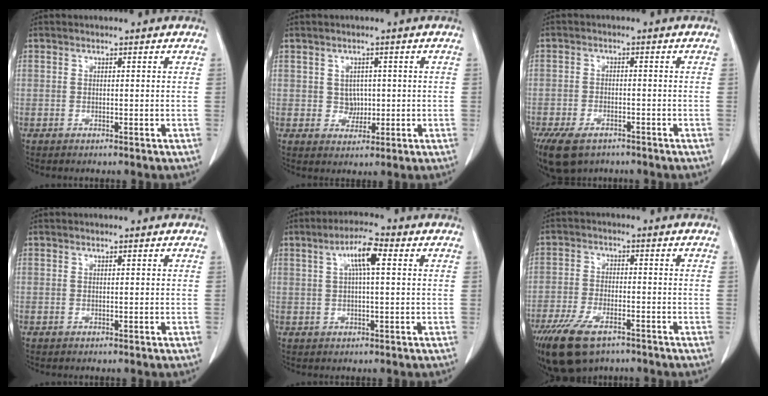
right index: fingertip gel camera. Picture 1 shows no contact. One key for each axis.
{"total": 3.7, "fx": 0.3, "fy": 3.4, "fz": 1.6, "tx": -0.020, "ty": 0.009, "tz": 0.012}
{"total": 10.9, "fx": -7.1, "fy": 5.9, "fz": 5.7, "tx": -0.129, "ty": -0.007, "tz": -0.110}
{"total": 0.0}
{"total": 6.0, "fx": 1.8, "fy": 1.2, "fz": 5.6, "tx": -0.107, "ty": 0.015, "tz": 0.033}
{"total": 11.1, "fx": -7.3, "fy": 4.7, "fz": 6.9, "tx": -0.138, "ty": -0.013, "tz": -0.126}